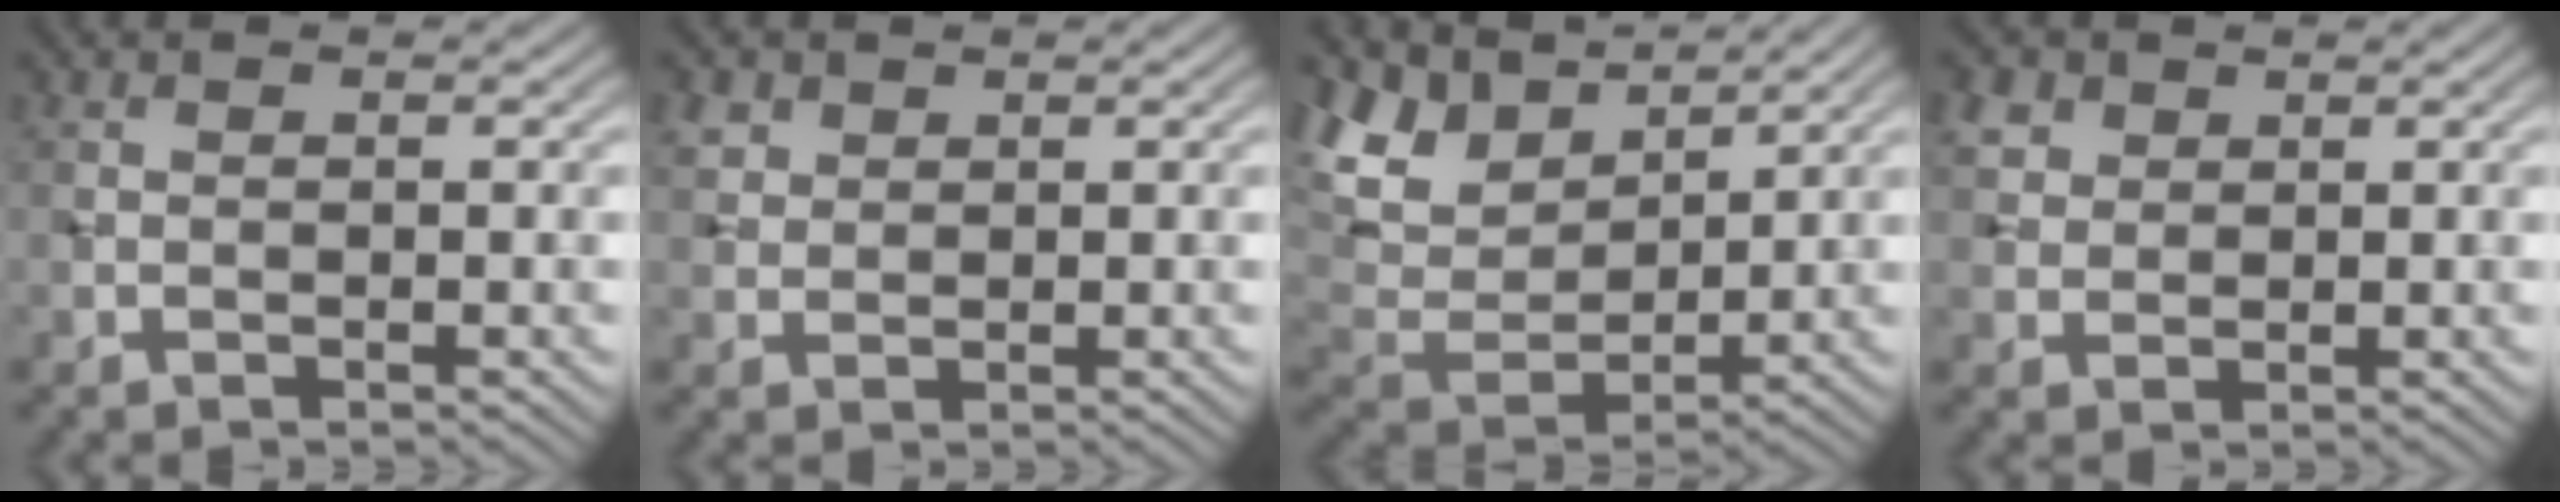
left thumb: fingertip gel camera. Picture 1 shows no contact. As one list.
[{"total": 2.1, "force": [1.2, 1.6, 0.6], "torque": [-0.020, 0.002, 0.025]}, {"total": 10.6, "force": [7.2, 5.3, 5.7], "torque": [-0.157, 0.015, 0.133]}, {"total": 2.9, "force": [1.7, 2.2, 1.0], "torque": [-0.036, 0.000, 0.039]}]